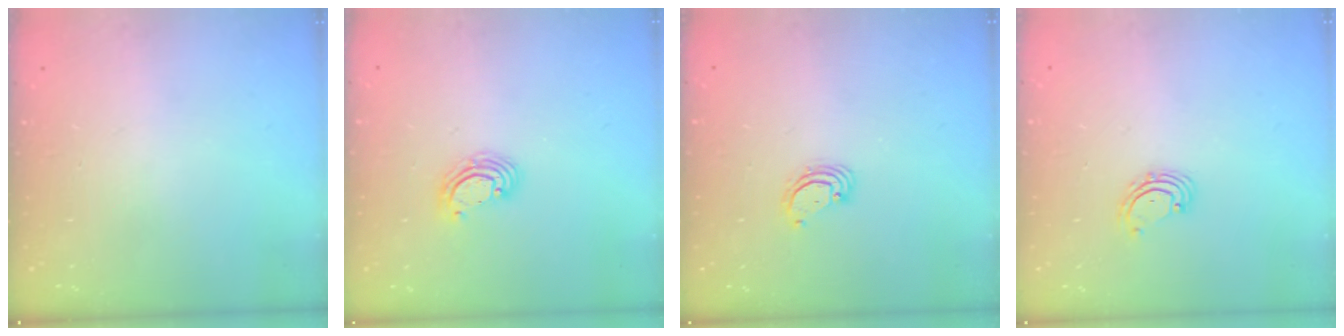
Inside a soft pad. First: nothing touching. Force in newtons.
{"total": 3.6, "press": 3.6, "slide": 0.2}
{"total": 3.0, "press": 3.0, "slide": 0.2}
{"total": 2.5, "press": 2.4, "slide": 0.4}